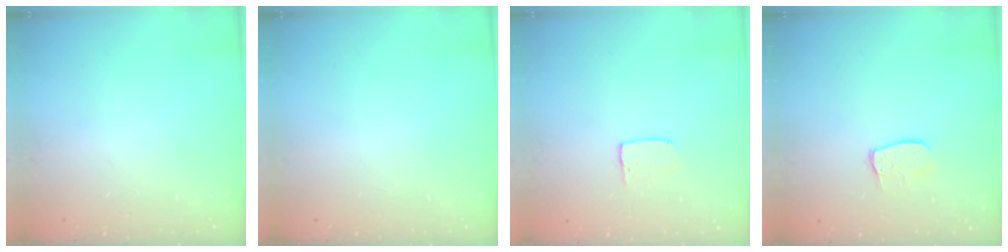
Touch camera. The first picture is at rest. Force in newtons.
{"total": 0.0}
{"total": 3.6, "press": 3.5, "slide": 0.2}
{"total": 7.5, "press": 7.5, "slide": 0.6}